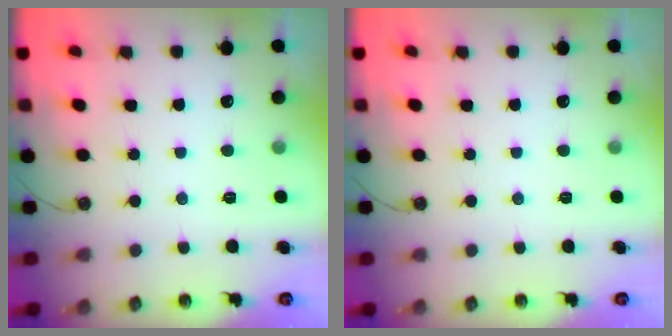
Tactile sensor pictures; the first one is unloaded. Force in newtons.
{"total": 0.0}